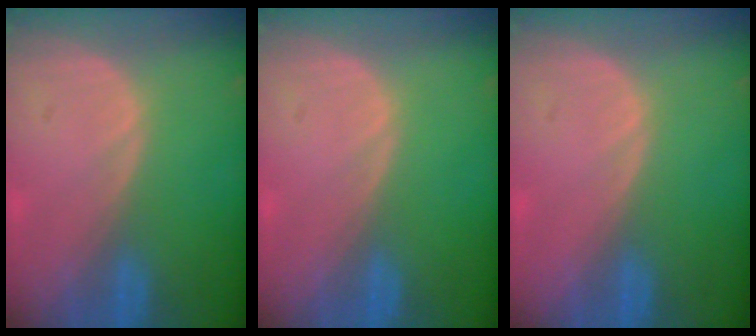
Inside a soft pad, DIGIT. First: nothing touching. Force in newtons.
{"total": 0.0}
{"total": 0.0}